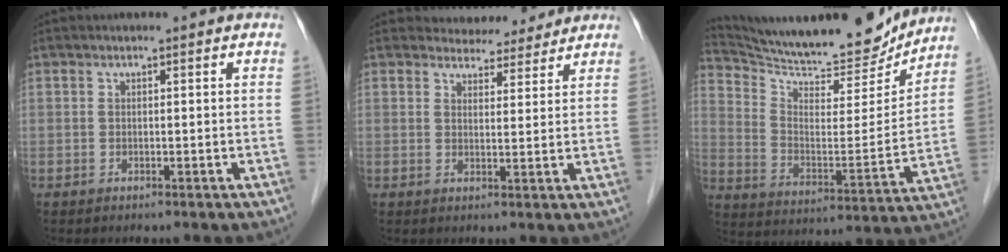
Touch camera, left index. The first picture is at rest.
{"total": 5.3, "force": [5.0, 1.6, 0.1], "torque": [0.001, 0.003, 0.064]}
{"total": 21.8, "force": [20.5, 3.0, 6.8], "torque": [-0.124, -0.041, 0.306]}